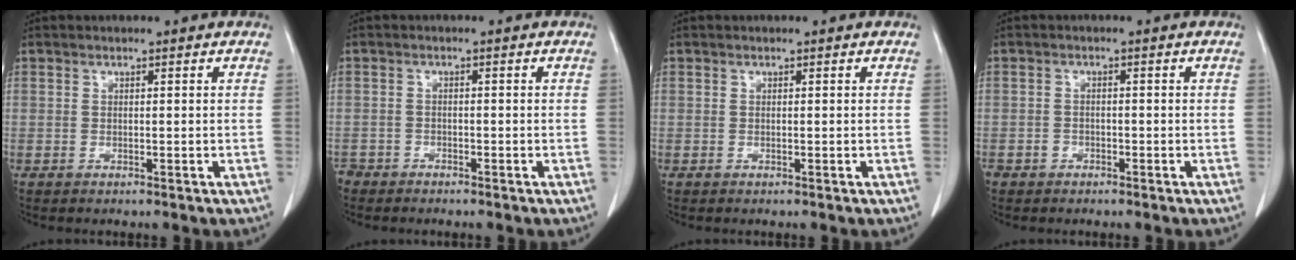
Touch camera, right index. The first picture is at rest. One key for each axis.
{"total": 2.9, "fx": -2.6, "fy": 1.4, "fz": 0.2, "tx": -0.003, "ty": 0.001, "tz": -0.049}
{"total": 0.0}
{"total": 2.0, "fx": -1.2, "fy": 1.5, "fz": 0.3, "tx": -0.006, "ty": 0.006, "tz": -0.022}